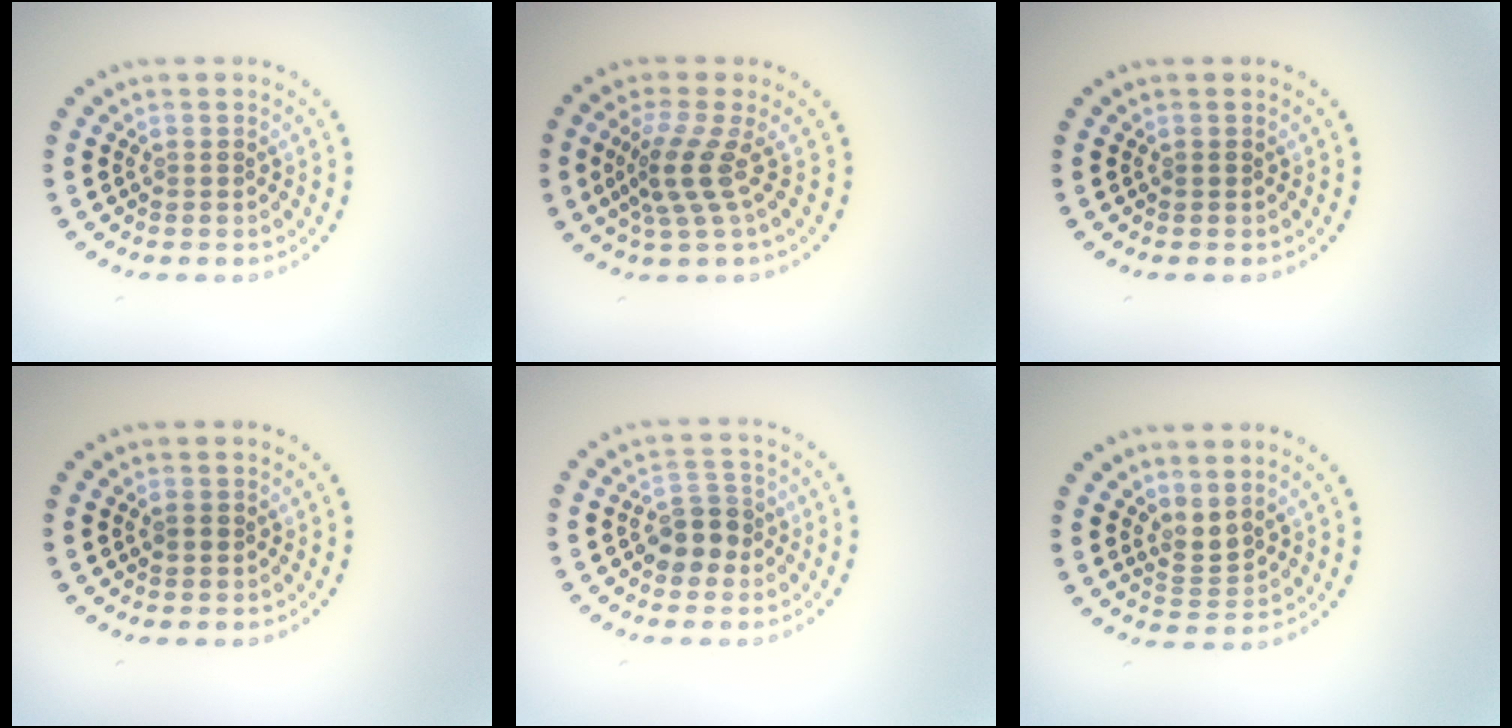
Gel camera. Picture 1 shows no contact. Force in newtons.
{"total": 3.2, "press": 2.2, "slide": 2.4}
{"total": 0.5, "press": 0.5, "slide": 0.1}
{"total": 0.8, "press": 0.8, "slide": 0.3}
{"total": 3.3, "press": 3.0, "slide": 1.2}
{"total": 1.9, "press": 1.4, "slide": 1.4}